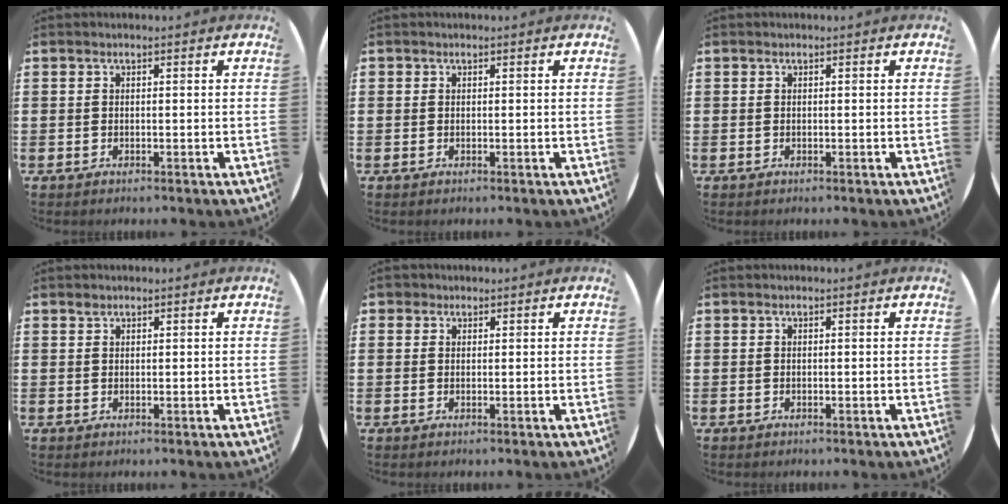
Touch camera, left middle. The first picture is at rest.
{"total": 0.0}
{"total": 0.0}
{"total": 0.6, "force": [0.5, 0.2, 0.0], "torque": [0.008, -0.001, 0.009]}
{"total": 1.0, "force": [0.7, 0.7, 0.0], "torque": [0.007, 0.003, 0.012]}
{"total": 0.0}